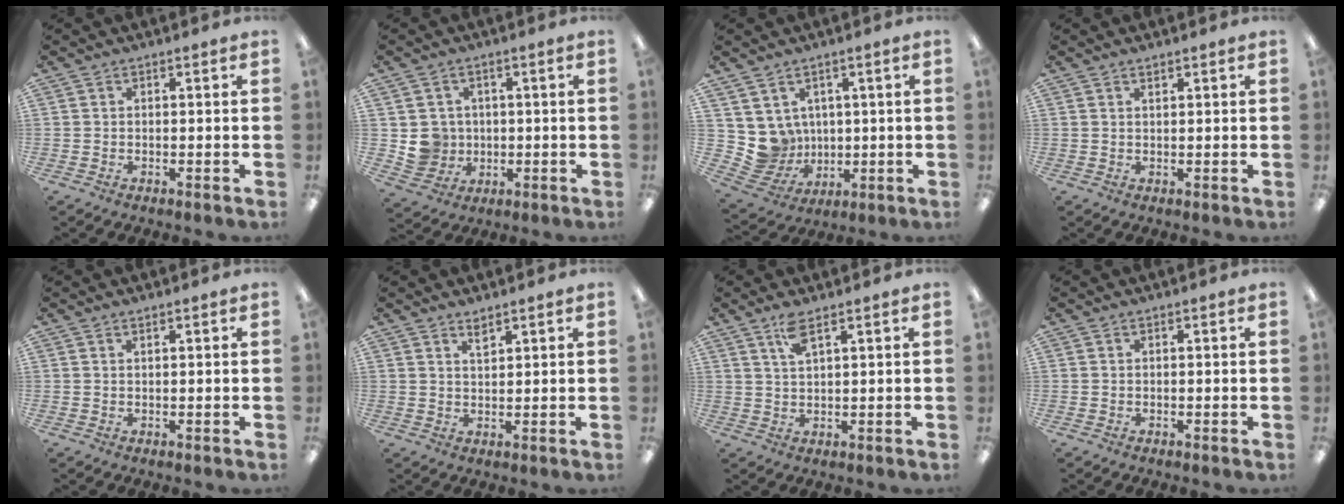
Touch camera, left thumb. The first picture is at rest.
{"total": 6.1, "force": [0.8, 6.0, 0.5], "torque": [-0.015, 0.004, 0.024]}
{"total": 7.5, "force": [3.0, 6.8, 0.4], "torque": [-0.049, -0.027, 0.069]}
{"total": 0.9, "force": [0.8, 0.2, 0.3], "torque": [-0.008, 0.000, 0.015]}
{"total": 0.6, "force": [0.5, 0.0, 0.3], "torque": [-0.006, 0.000, 0.009]}
{"total": 2.9, "force": [2.4, 0.7, 1.5], "torque": [-0.026, -0.005, 0.042]}
{"total": 4.7, "force": [3.0, 1.1, 3.4], "torque": [-0.077, 0.003, 0.053]}
{"total": 0.0}